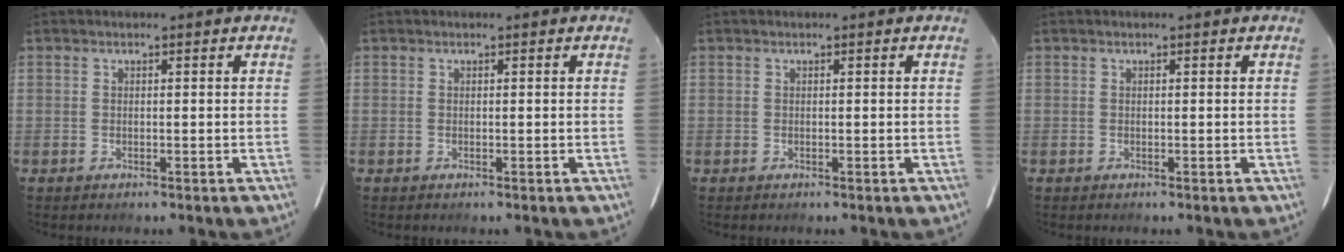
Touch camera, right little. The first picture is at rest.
{"total": 0.0}
{"total": 0.0}
{"total": 0.0}